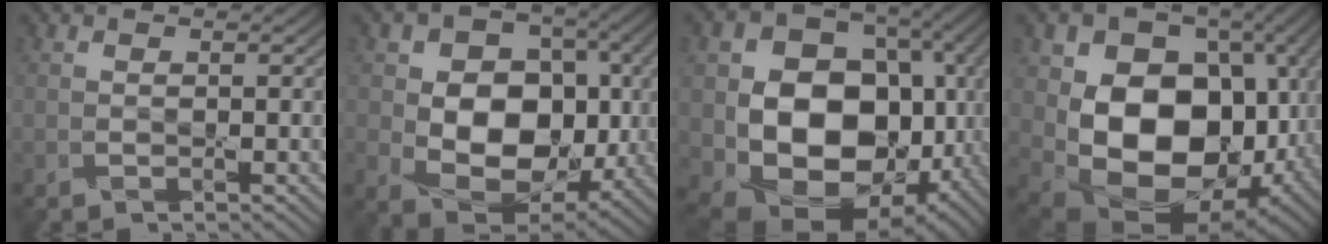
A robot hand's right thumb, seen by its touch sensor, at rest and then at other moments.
{"total": 13.3, "force": [-0.4, 9.9, 8.9], "torque": [-0.151, -0.011, -0.008]}
{"total": 16.6, "force": [-1.6, 12.9, 10.4], "torque": [-0.182, -0.048, -0.015]}
{"total": 16.2, "force": [-0.2, 12.1, 10.8], "torque": [-0.195, -0.041, 0.007]}